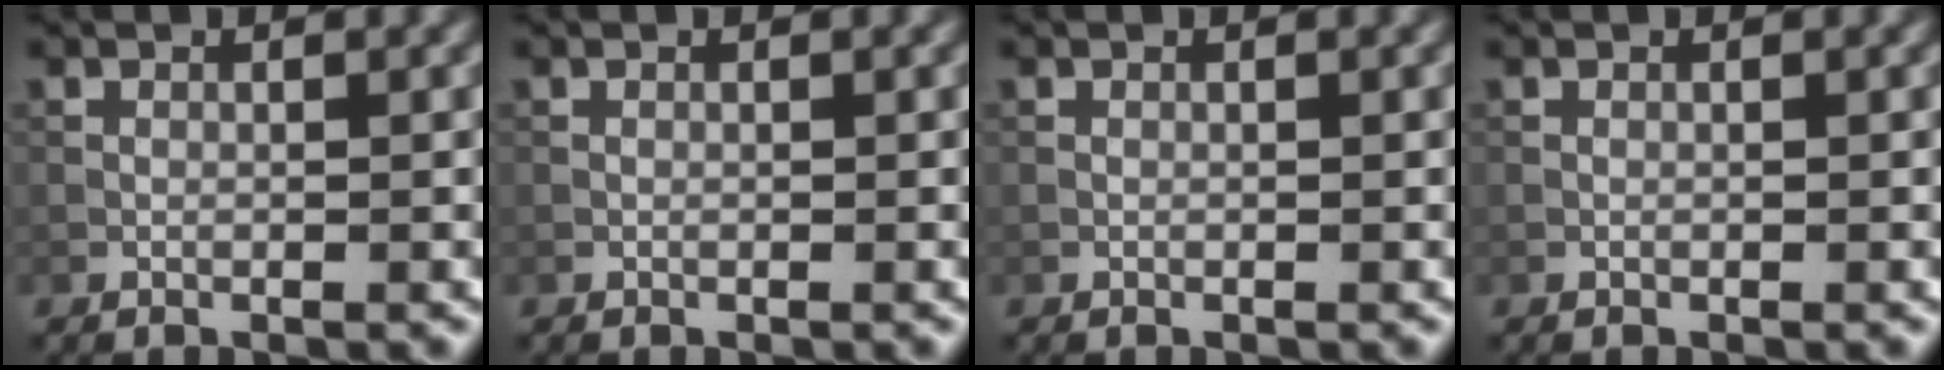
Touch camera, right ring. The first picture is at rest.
{"total": 0.0}
{"total": 0.0}
{"total": 0.0}